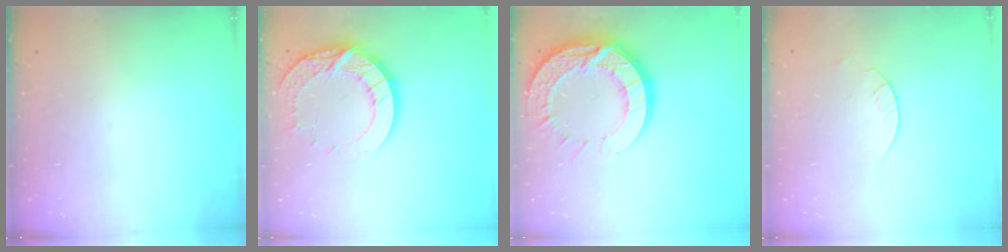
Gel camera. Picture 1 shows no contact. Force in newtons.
{"total": 17.8, "press": 17.7, "slide": 1.5}
{"total": 20.2, "press": 20.1, "slide": 1.8}
{"total": 1.8, "press": 1.8, "slide": 0.2}